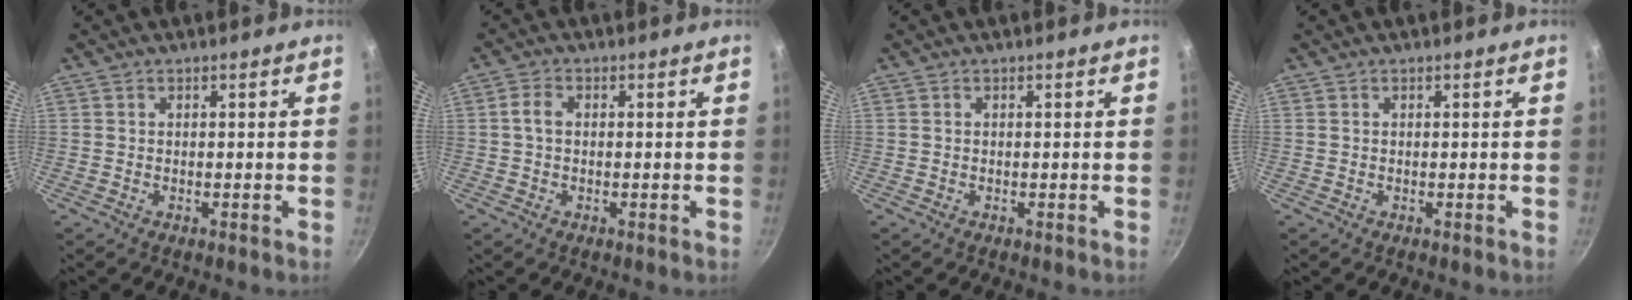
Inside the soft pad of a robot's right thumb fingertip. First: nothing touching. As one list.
[{"total": 2.4, "force": [0.0, 1.6, 1.8], "torque": [-0.036, 0.008, -0.003]}, {"total": 0.0}, {"total": 0.0}]